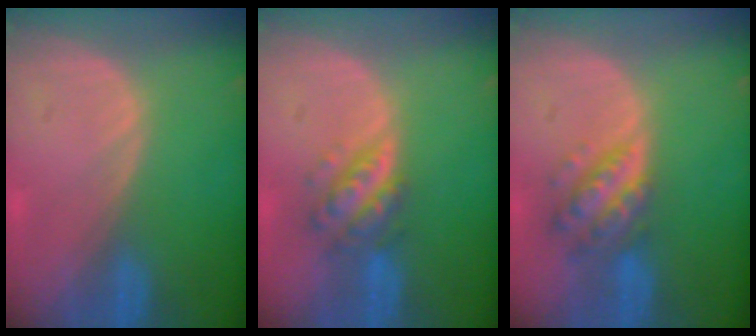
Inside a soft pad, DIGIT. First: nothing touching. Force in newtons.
{"total": 5.6, "press": 5.2, "slide": 2.1}
{"total": 6.3, "press": 5.7, "slide": 2.8}